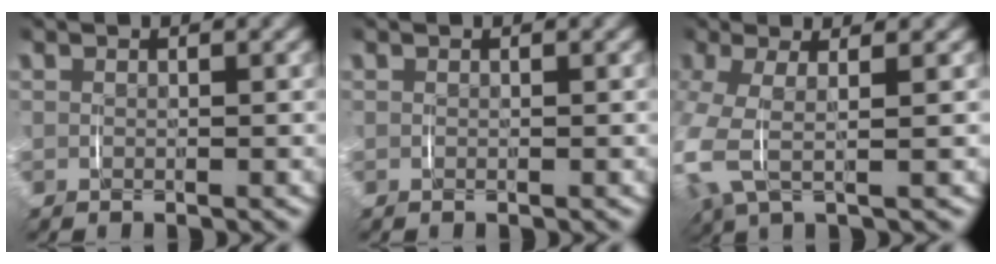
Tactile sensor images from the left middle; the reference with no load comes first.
{"total": 0.0}
{"total": 5.2, "force": [0.2, 2.7, 4.4], "torque": [-0.121, -0.006, 0.007]}